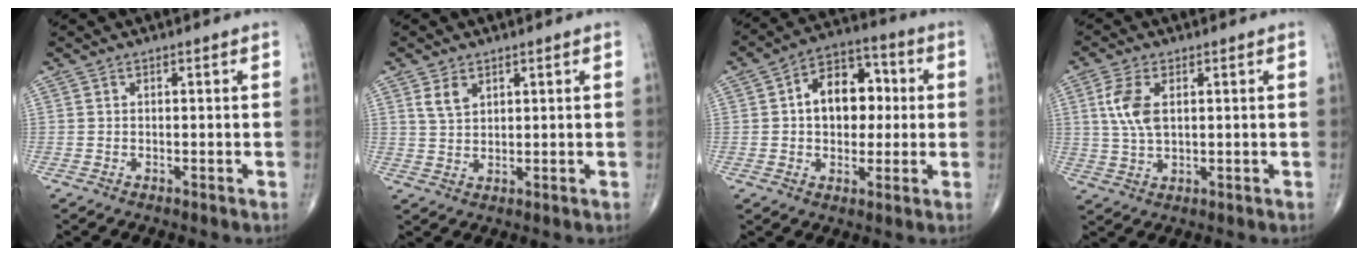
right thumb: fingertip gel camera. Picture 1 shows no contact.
{"total": 3.6, "force": [1.9, 2.1, 2.1], "torque": [-0.034, -0.008, 0.044]}
{"total": 12.6, "force": [1.2, 8.7, 9.0], "torque": [-0.091, 0.026, 0.011]}
{"total": 6.9, "force": [1.7, 3.6, 5.6], "torque": [-0.126, -0.001, 0.034]}